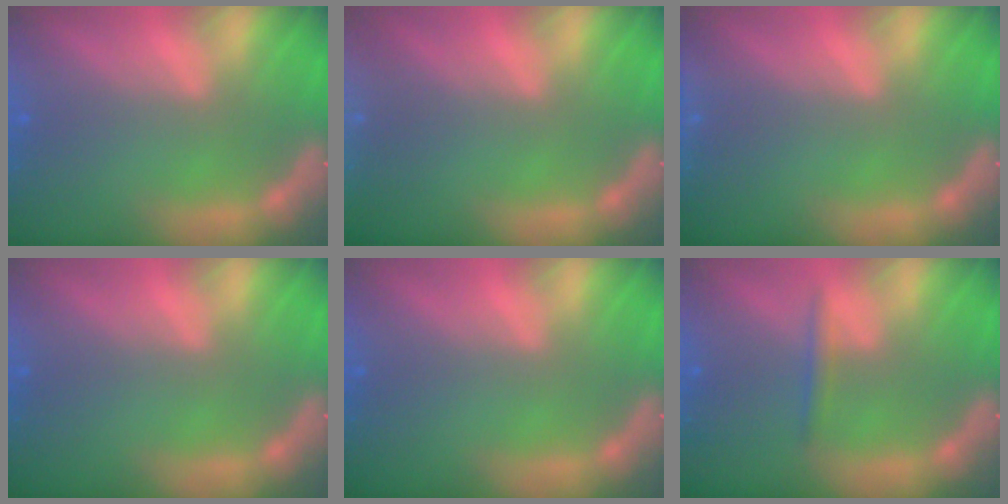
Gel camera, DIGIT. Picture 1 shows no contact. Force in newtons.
{"total": 9.0}
{"total": 1.4}
{"total": 0.0}
{"total": 0.0}
{"total": 1.4}